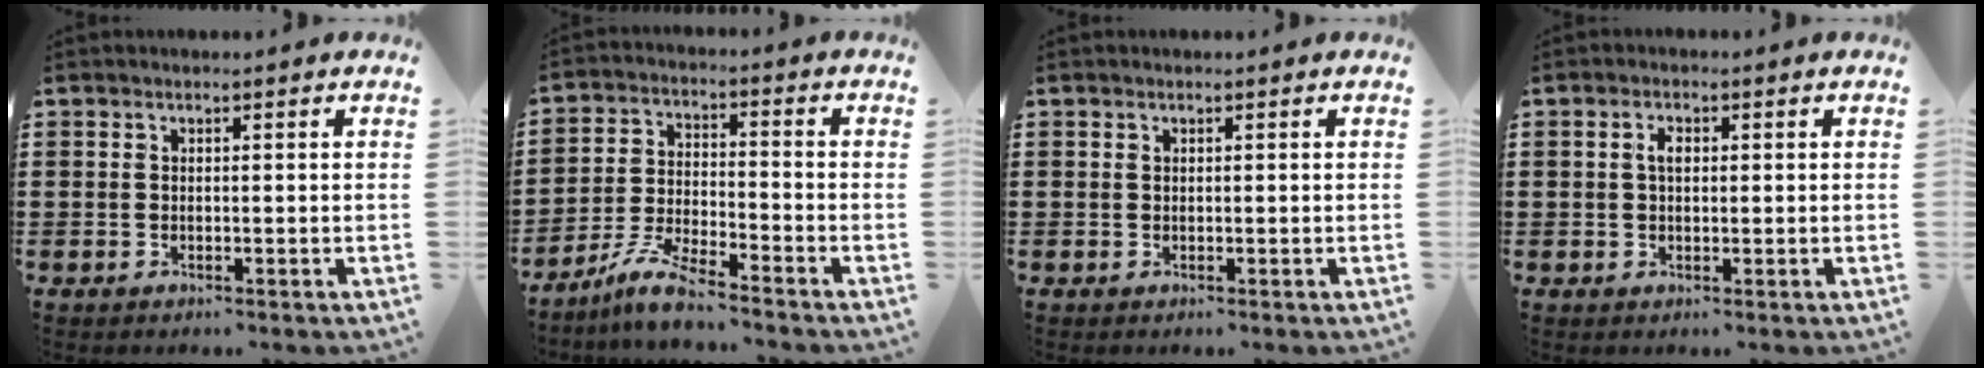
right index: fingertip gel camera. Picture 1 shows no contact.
{"total": 6.4, "force": [-5.6, 0.4, 3.0], "torque": [-0.077, -0.009, -0.113]}
{"total": 0.0}
{"total": 2.1, "force": [0.4, 1.1, 1.8], "torque": [-0.038, 0.008, 0.005]}